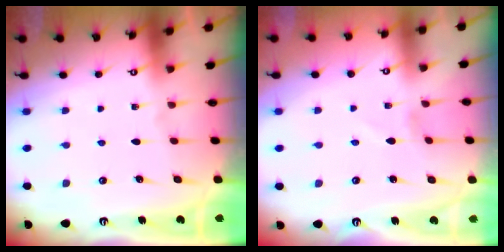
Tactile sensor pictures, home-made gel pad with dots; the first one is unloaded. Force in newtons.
{"total": 1.0, "press": 1.0, "slide": 0.1}